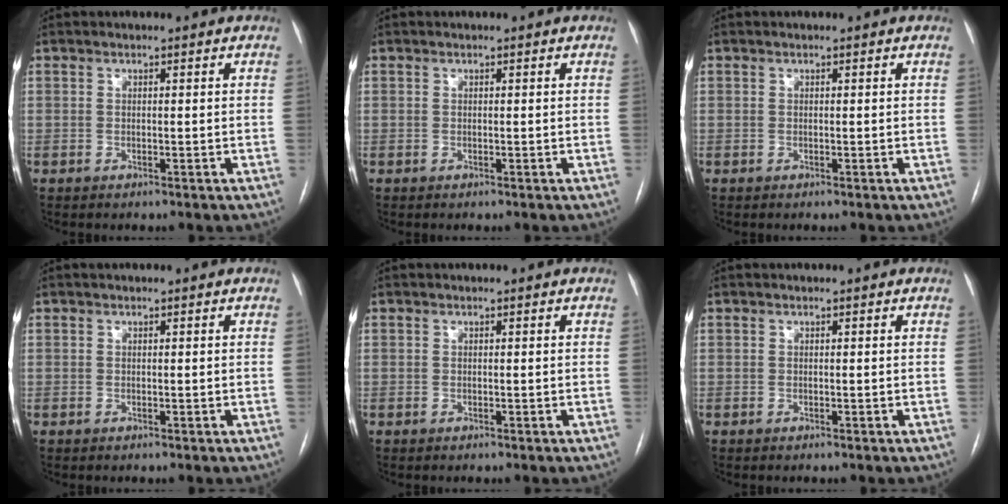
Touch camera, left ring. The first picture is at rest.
{"total": 0.0}
{"total": 0.0}
{"total": 0.0}
{"total": 0.0}
{"total": 0.0}